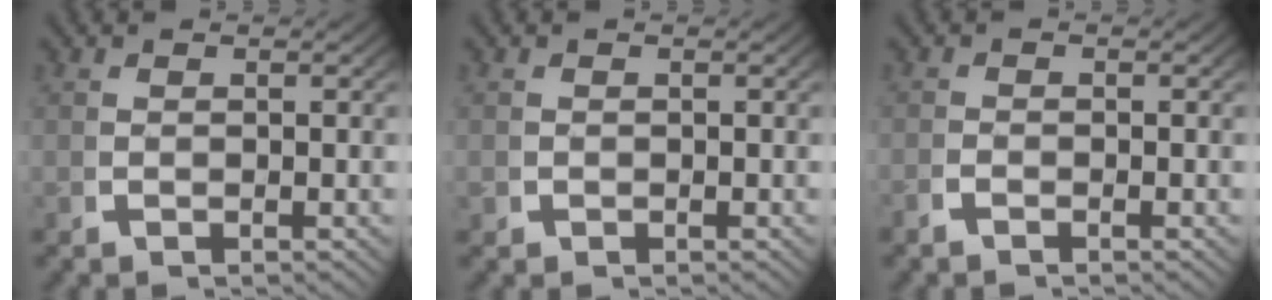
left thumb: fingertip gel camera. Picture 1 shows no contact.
{"total": 0.5, "force": [-0.1, 0.5, 0.0], "torque": [-0.002, -0.009, 0.001]}
{"total": 0.9, "force": [-0.8, 0.3, 0.2], "torque": [-0.001, -0.001, -0.020]}